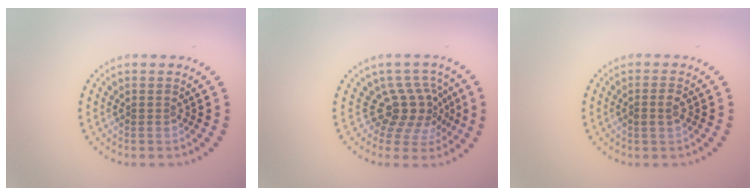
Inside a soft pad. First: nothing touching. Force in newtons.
{"total": 3.9, "press": 2.8, "slide": 2.8}
{"total": 1.4, "press": 1.4, "slide": 0.2}